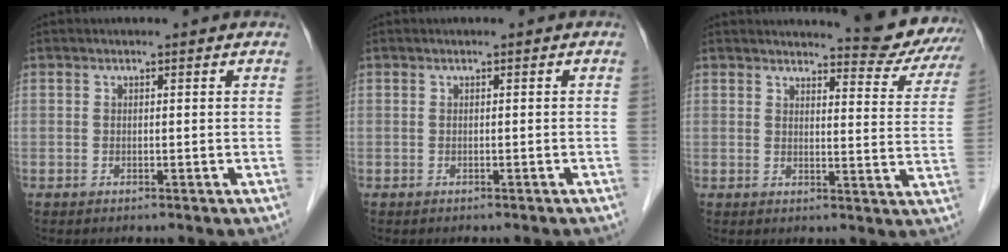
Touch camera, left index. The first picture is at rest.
{"total": 0.9, "force": [-0.8, 0.2, 0.3], "torque": [-0.005, -0.004, -0.009]}
{"total": 12.9, "force": [12.4, 1.7, 3.2], "torque": [-0.021, -0.062, 0.121]}